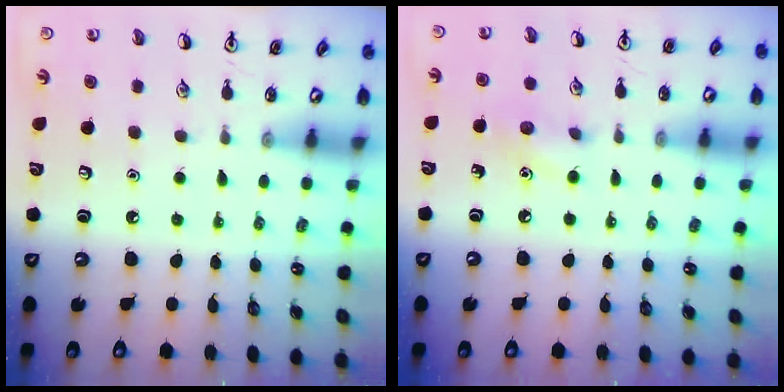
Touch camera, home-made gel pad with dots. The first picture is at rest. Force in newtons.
{"total": 7.4, "press": 7.2, "slide": 1.6}